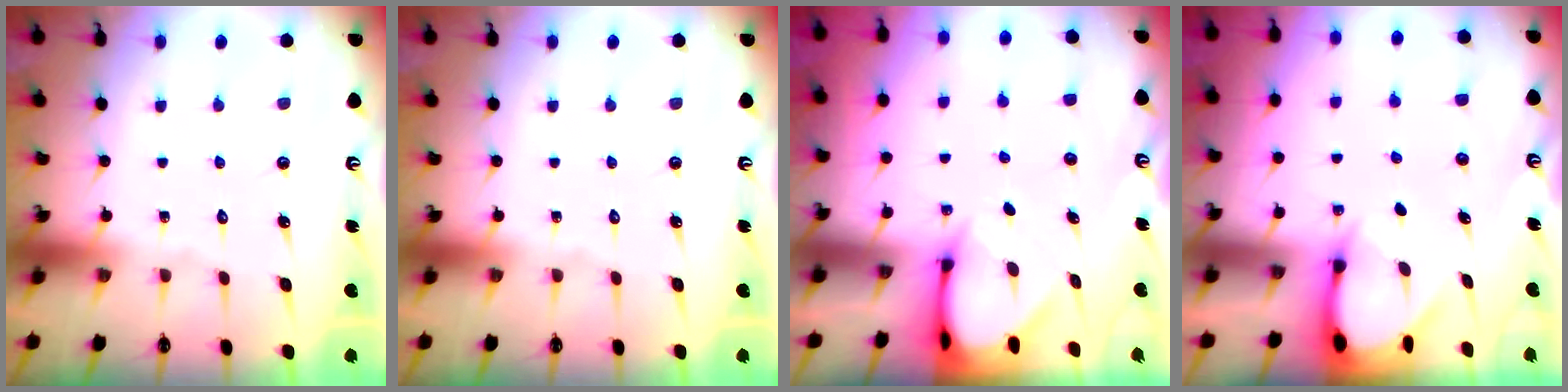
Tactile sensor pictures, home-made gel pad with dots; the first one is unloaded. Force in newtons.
{"total": 0.0}
{"total": 3.6, "press": 3.5, "slide": 0.2}
{"total": 3.7, "press": 3.7, "slide": 0.3}